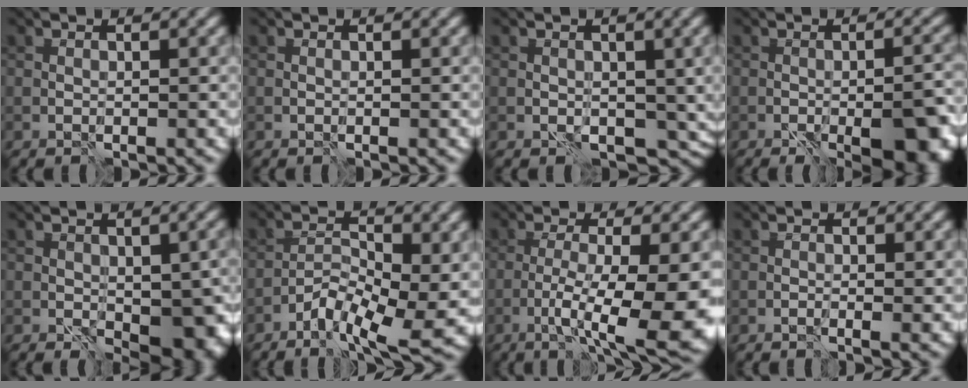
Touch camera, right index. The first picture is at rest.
{"total": 0.0}
{"total": 4.7, "force": [-1.3, 3.3, 3.1], "torque": [-0.035, -0.014, -0.006]}
{"total": 7.5, "force": [-2.7, 2.5, 6.5], "torque": [-0.086, -0.005, -0.030]}
{"total": 7.8, "force": [-1.9, 4.4, 6.2], "torque": [-0.086, -0.024, -0.010]}
{"total": 6.8, "force": [-3.5, 2.4, 5.4], "torque": [-0.085, -0.003, -0.063]}
{"total": 10.2, "force": [-3.5, 2.3, 9.3], "torque": [-0.149, -0.009, -0.051]}
{"total": 0.7, "force": [-0.2, 0.0, 0.7], "torque": [-0.011, 0.000, -0.006]}